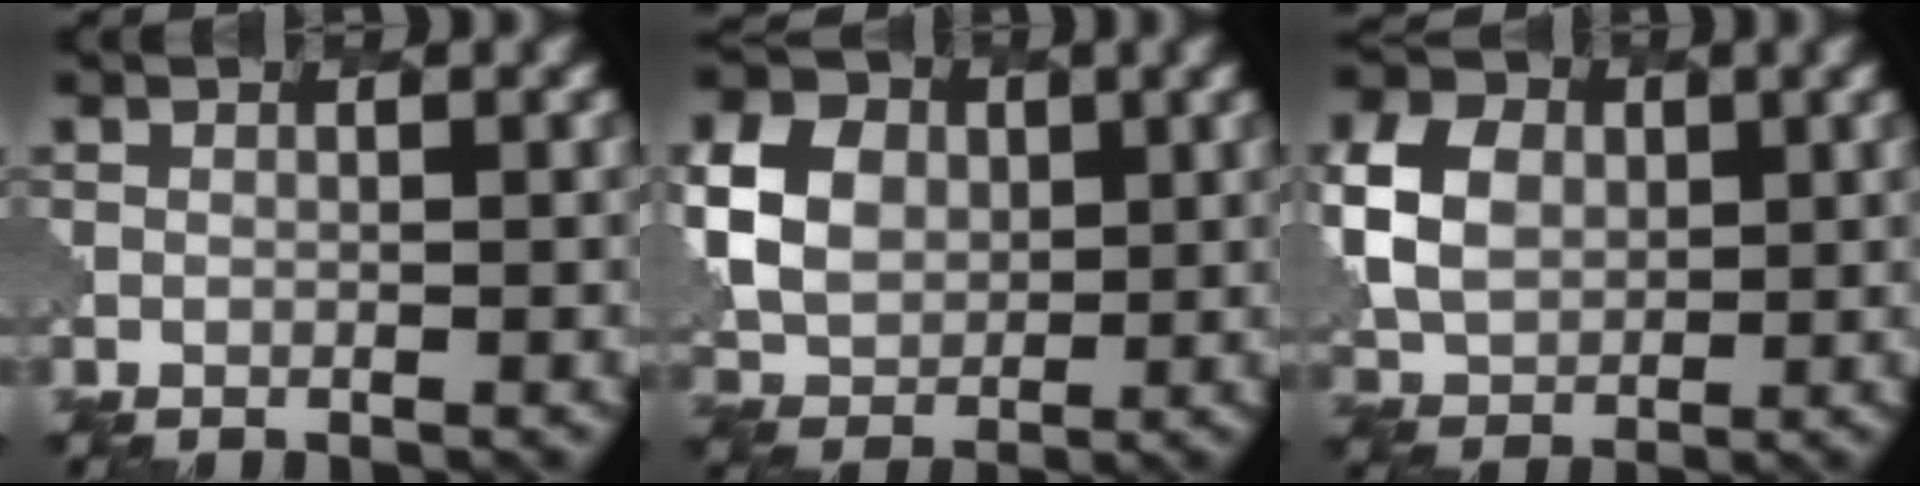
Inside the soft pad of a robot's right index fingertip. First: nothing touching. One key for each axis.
{"total": 7.0, "fx": 1.4, "fy": 5.6, "fz": 4.0, "tx": -0.102, "ty": 0.013, "tz": 0.019}
{"total": 6.2, "fx": 1.2, "fy": 4.9, "fz": 3.7, "tx": -0.091, "ty": 0.012, "tz": 0.015}